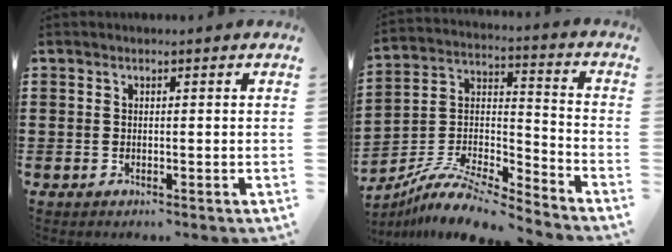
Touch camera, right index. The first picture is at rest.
{"total": 9.0, "force": [-8.0, 2.0, 3.7], "torque": [-0.086, 0.007, -0.165]}